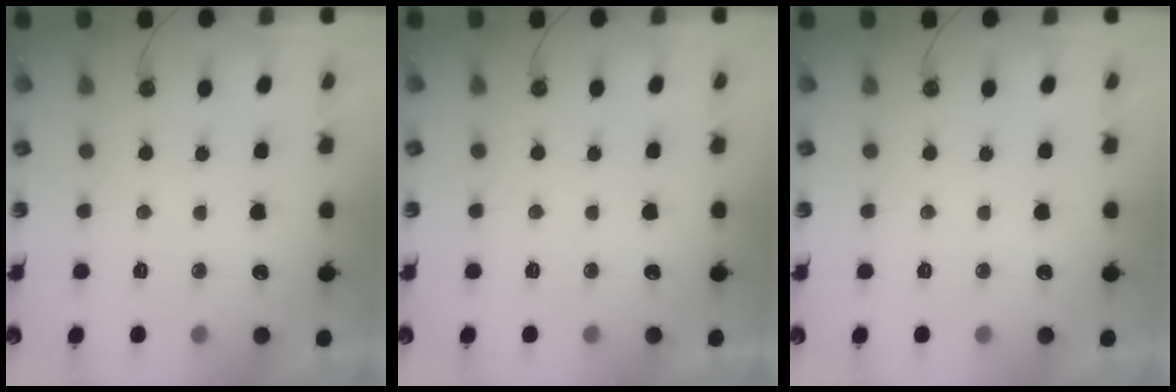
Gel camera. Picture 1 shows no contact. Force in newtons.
{"total": 0.0}
{"total": 0.0}